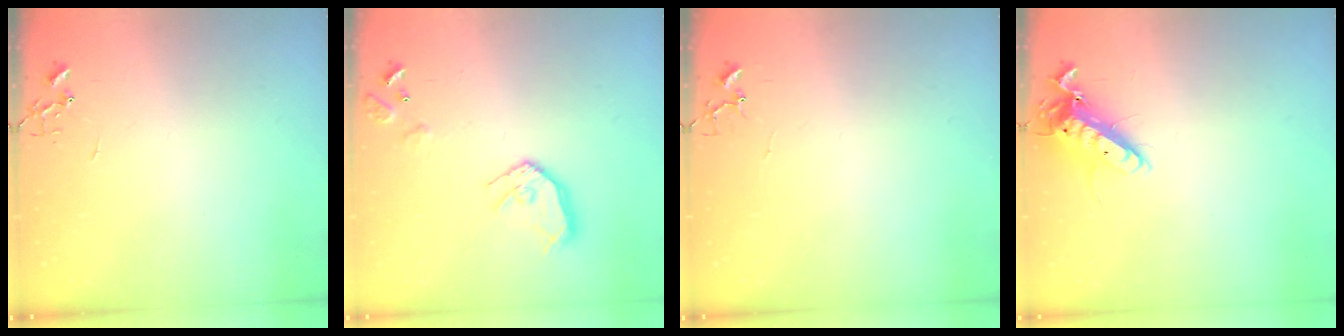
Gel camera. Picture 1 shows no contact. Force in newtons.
{"total": 12.7, "press": 12.6, "slide": 1.6}
{"total": 3.8, "press": 3.8, "slide": 0.4}
{"total": 12.3, "press": 12.2, "slide": 1.7}